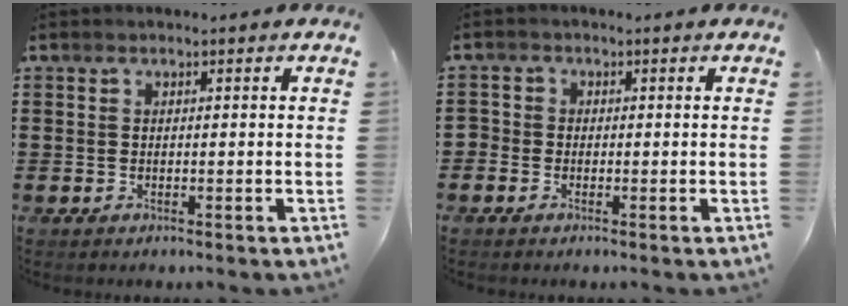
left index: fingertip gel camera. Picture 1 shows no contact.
{"total": 1.1, "force": [-0.7, 0.8, 0.2], "torque": [-0.007, 0.003, -0.015]}